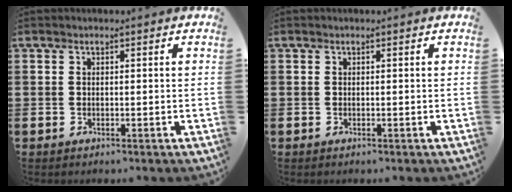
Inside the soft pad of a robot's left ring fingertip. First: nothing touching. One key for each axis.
{"total": 0.0}